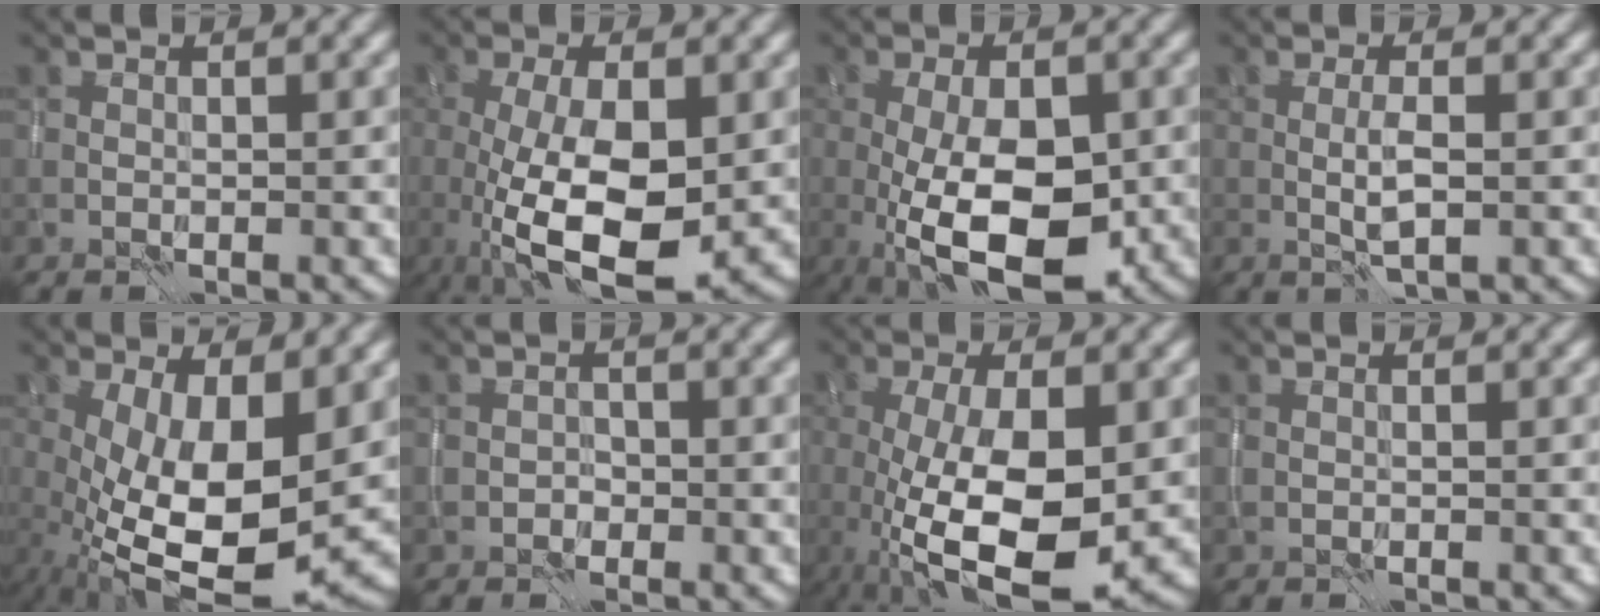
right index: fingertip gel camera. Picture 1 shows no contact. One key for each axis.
{"total": 10.5, "fx": -2.2, "fy": 4.2, "fz": 9.3, "tx": -0.181, "ty": -0.018, "tz": -0.033}
{"total": 10.6, "fx": -3.0, "fy": 4.8, "fz": 8.9, "tx": -0.160, "ty": -0.008, "tz": -0.049}
{"total": 2.2, "fx": -0.3, "fy": 0.5, "fz": 2.1, "tx": -0.044, "ty": -0.002, "tz": -0.004}
{"total": 12.4, "fx": -1.2, "fy": 5.1, "fz": 11.2, "tx": -0.199, "ty": -0.024, "tz": -0.012}
{"total": 1.1, "fx": -0.5, "fy": 1.0, "fz": 0.2, "tx": -0.003, "ty": -0.002, "tz": -0.008}
{"total": 11.6, "fx": -2.5, "fy": 4.5, "fz": 10.3, "tx": -0.196, "ty": -0.020, "tz": -0.039}
{"total": 0.0}